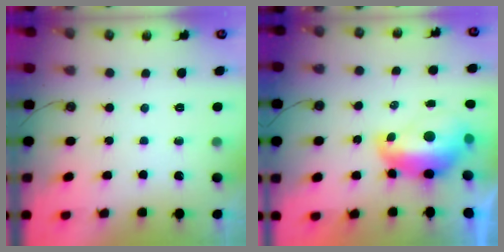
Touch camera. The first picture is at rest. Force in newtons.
{"total": 3.8, "press": 3.7, "slide": 0.8}